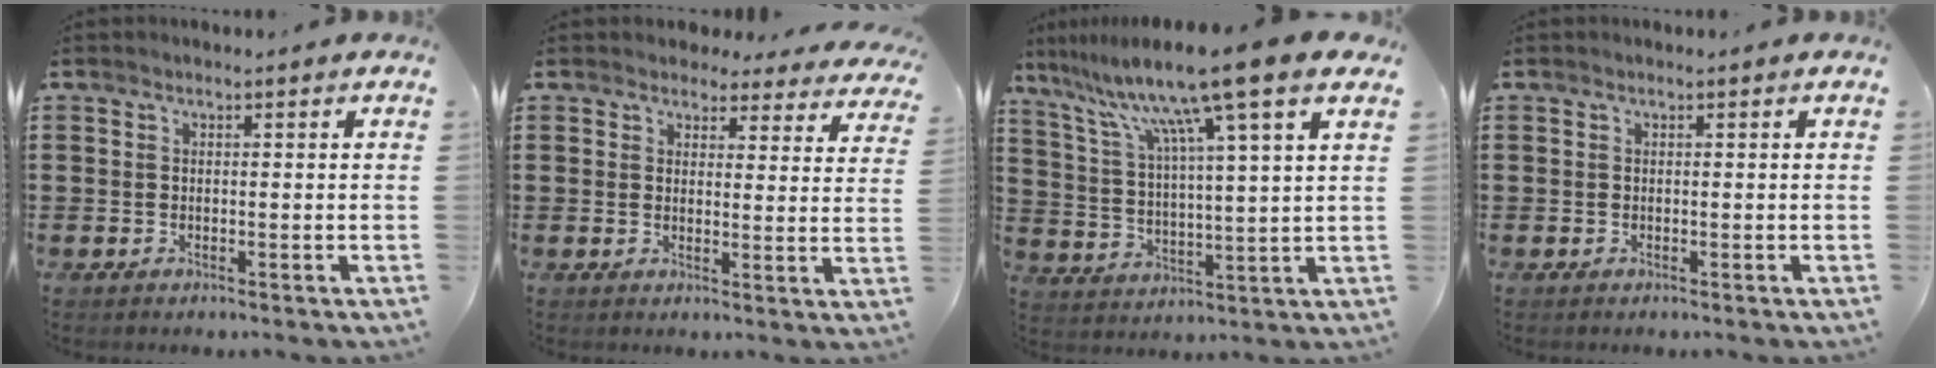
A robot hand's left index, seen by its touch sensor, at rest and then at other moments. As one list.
[{"total": 3.6, "force": [3.5, 1.0, 0.5], "torque": [-0.016, -0.010, 0.062]}, {"total": 13.2, "force": [9.7, -0.6, 8.9], "torque": [-0.195, -0.044, 0.151]}, {"total": 0.0}]